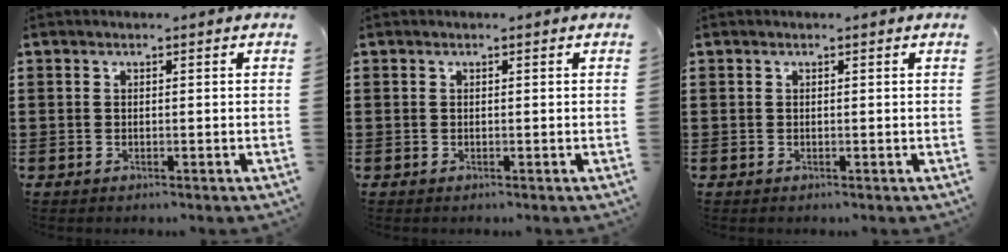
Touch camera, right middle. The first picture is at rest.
{"total": 0.0}
{"total": 0.0}